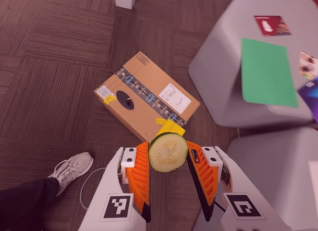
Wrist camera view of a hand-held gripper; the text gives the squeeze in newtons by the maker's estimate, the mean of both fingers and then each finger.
{"total": 6.6, "left": 6.9, "right": 6.4}